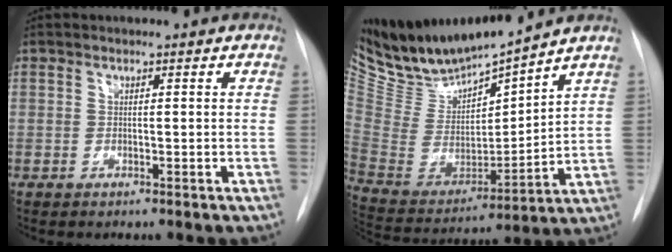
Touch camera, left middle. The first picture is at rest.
{"total": 14.6, "force": [13.9, 0.8, 4.2], "torque": [-0.089, -0.023, 0.280]}